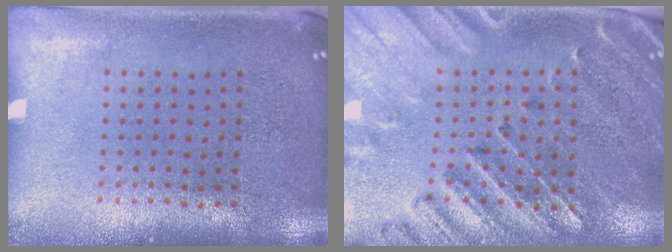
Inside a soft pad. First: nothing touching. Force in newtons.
{"total": 2.9, "press": 2.7, "slide": 1.1}